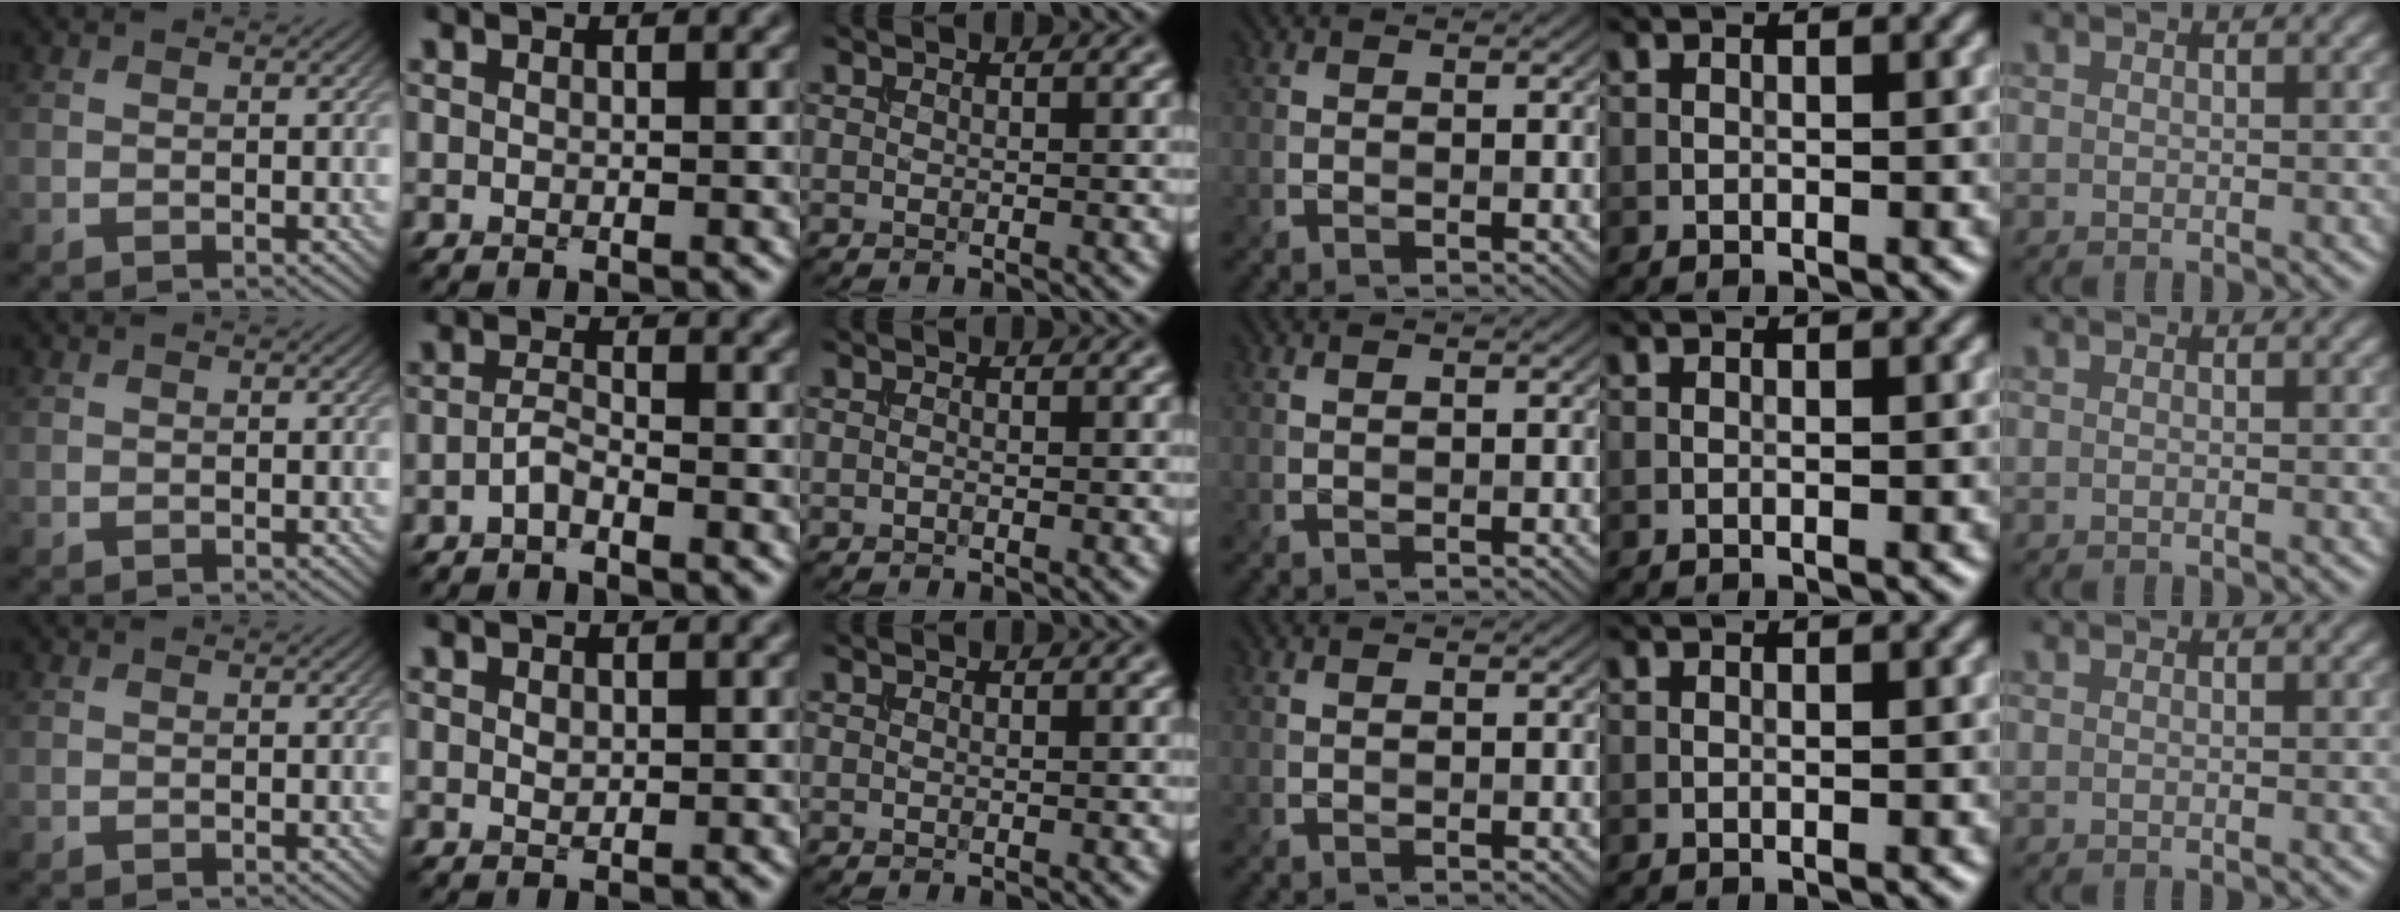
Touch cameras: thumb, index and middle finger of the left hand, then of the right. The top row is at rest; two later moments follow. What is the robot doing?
{"motion": "insert", "object": "drawer"}